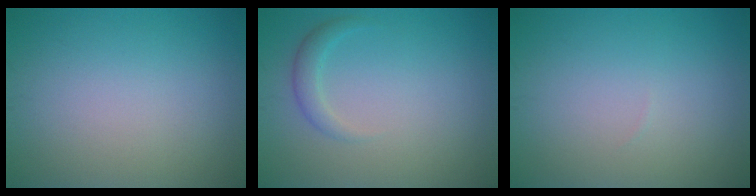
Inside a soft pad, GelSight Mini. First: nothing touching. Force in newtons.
{"total": 1.6, "press": 1.6, "slide": 0.1}
{"total": 0.0}